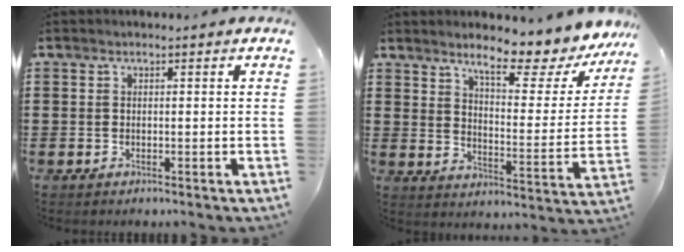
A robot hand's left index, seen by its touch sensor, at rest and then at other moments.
{"total": 8.7, "force": [7.2, 1.0, 4.8], "torque": [-0.081, -0.055, 0.113]}